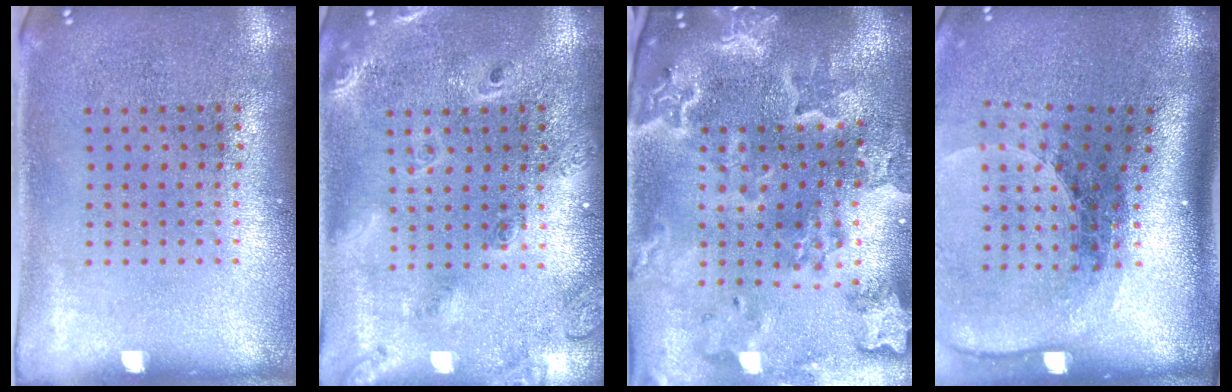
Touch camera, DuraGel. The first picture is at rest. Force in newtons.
{"total": 2.0, "press": 1.7, "slide": 1.0}
{"total": 4.5, "press": 3.7, "slide": 2.6}
{"total": 2.6, "press": 1.9, "slide": 1.8}